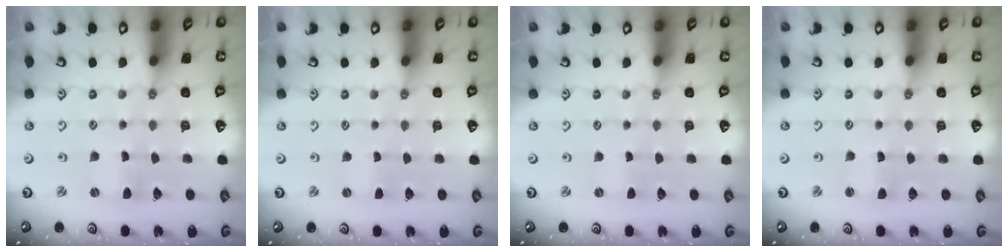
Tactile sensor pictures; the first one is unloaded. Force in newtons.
{"total": 0.0}
{"total": 0.0}
{"total": 1.1, "press": 1.0, "slide": 0.2}